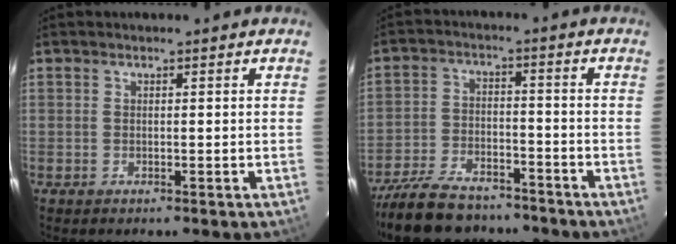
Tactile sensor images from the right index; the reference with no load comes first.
{"total": 17.6, "force": [-14.4, 6.9, 7.3], "torque": [-0.175, -0.006, -0.230]}